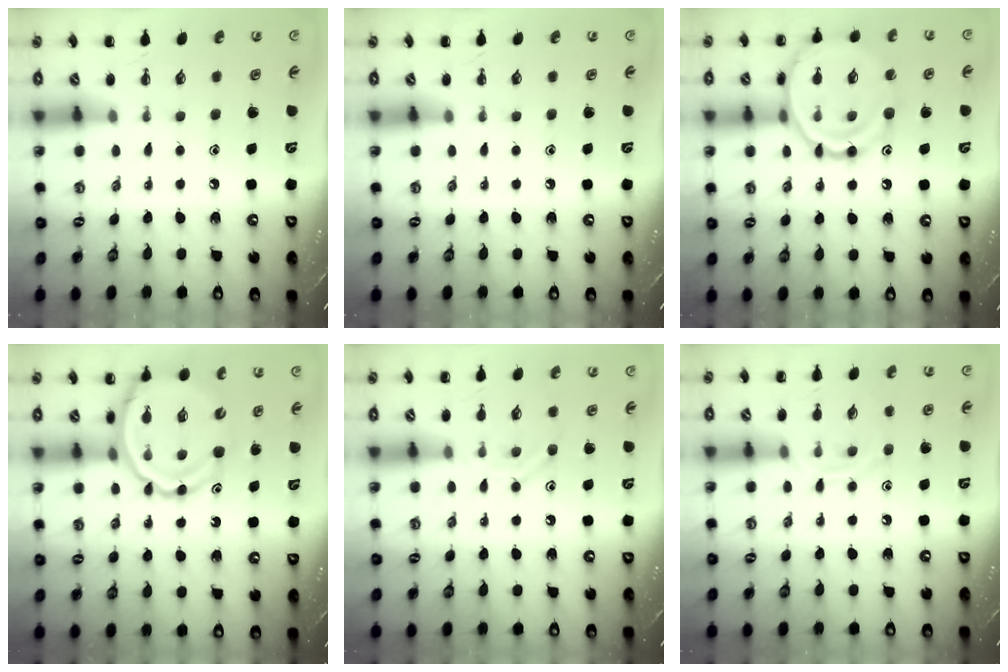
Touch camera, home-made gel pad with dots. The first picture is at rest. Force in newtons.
{"total": 0.0}
{"total": 16.6, "press": 16.5, "slide": 1.5}
{"total": 13.2, "press": 12.7, "slide": 3.6}
{"total": 9.5, "press": 9.4, "slide": 1.4}
{"total": 8.2, "press": 8.1, "slide": 0.9}